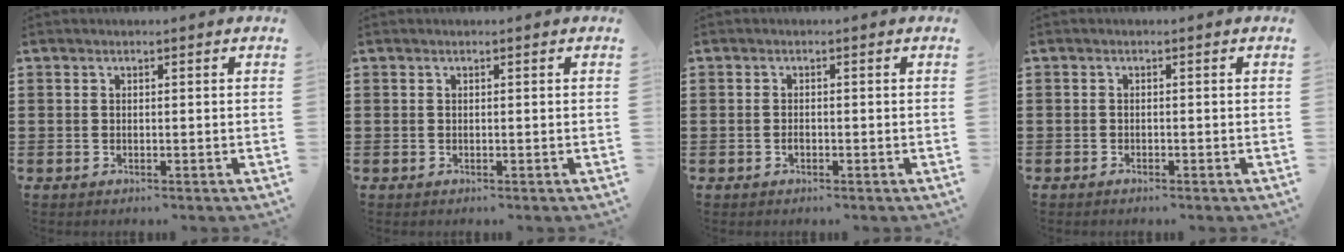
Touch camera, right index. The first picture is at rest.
{"total": 0.0}
{"total": 1.0, "force": [-0.5, 0.4, 0.7], "torque": [-0.016, -0.005, -0.008]}
{"total": 0.6, "force": [-0.6, 0.1, 0.2], "torque": [-0.004, -0.001, -0.013]}